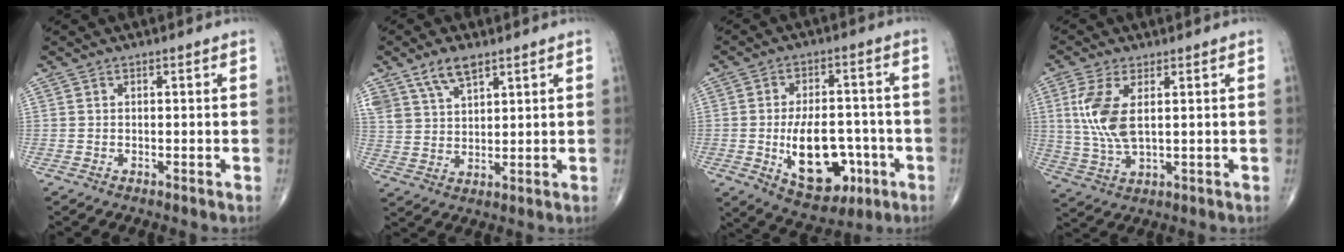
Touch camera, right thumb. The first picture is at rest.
{"total": 6.6, "force": [4.5, 2.9, 3.8], "torque": [-0.062, -0.021, 0.091]}
{"total": 15.3, "force": [-4.2, 8.8, 11.8], "torque": [-0.152, 0.020, -0.049]}
{"total": 9.1, "force": [2.1, 4.0, 8.0], "torque": [-0.184, -0.008, 0.049]}